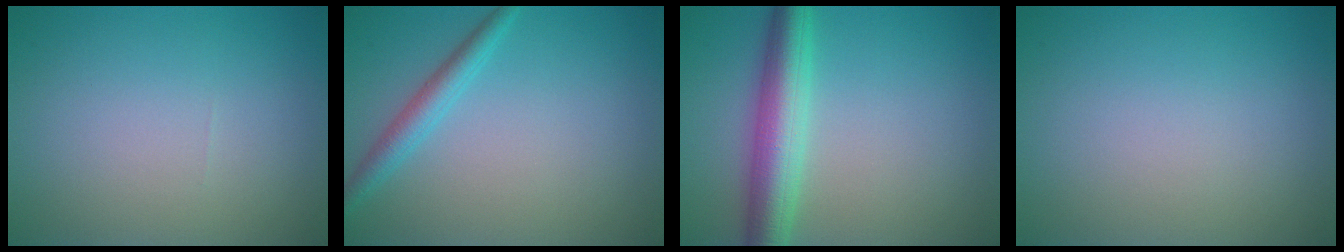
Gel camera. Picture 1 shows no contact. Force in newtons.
{"total": 2.4, "press": 2.4, "slide": 0.1}
{"total": 5.6, "press": 5.6, "slide": 0.2}
{"total": 0.0}